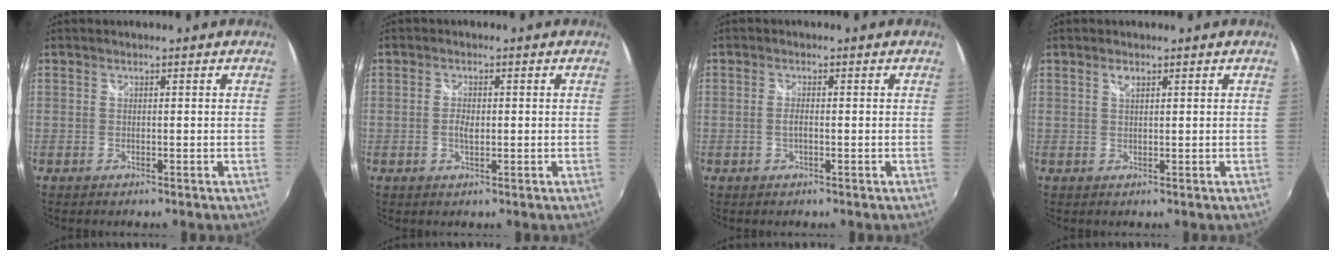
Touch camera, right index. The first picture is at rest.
{"total": 2.1, "force": [-0.2, 1.1, 1.8], "torque": [-0.033, 0.000, -0.005]}
{"total": 1.3, "force": [-0.3, 0.4, 1.2], "torque": [-0.026, 0.001, -0.008]}
{"total": 1.1, "force": [0.7, 0.4, 0.8], "torque": [-0.013, 0.003, 0.012]}